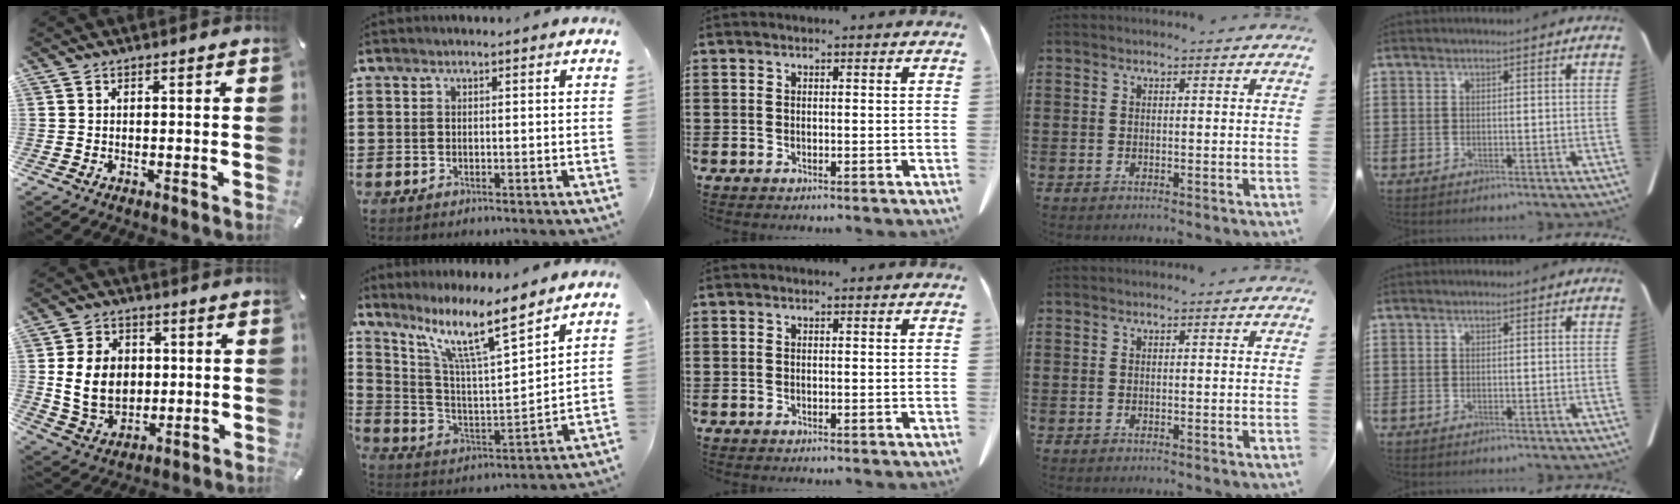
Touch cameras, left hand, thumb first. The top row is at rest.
{"thumb": {"total": 11.5, "force": [0.8, 9.5, 6.6], "torque": [-0.137, 0.012, 0.017]}, "index": {"total": 11.6, "force": [8.5, 1.6, 7.7], "torque": [-0.167, -0.040, 0.143]}}